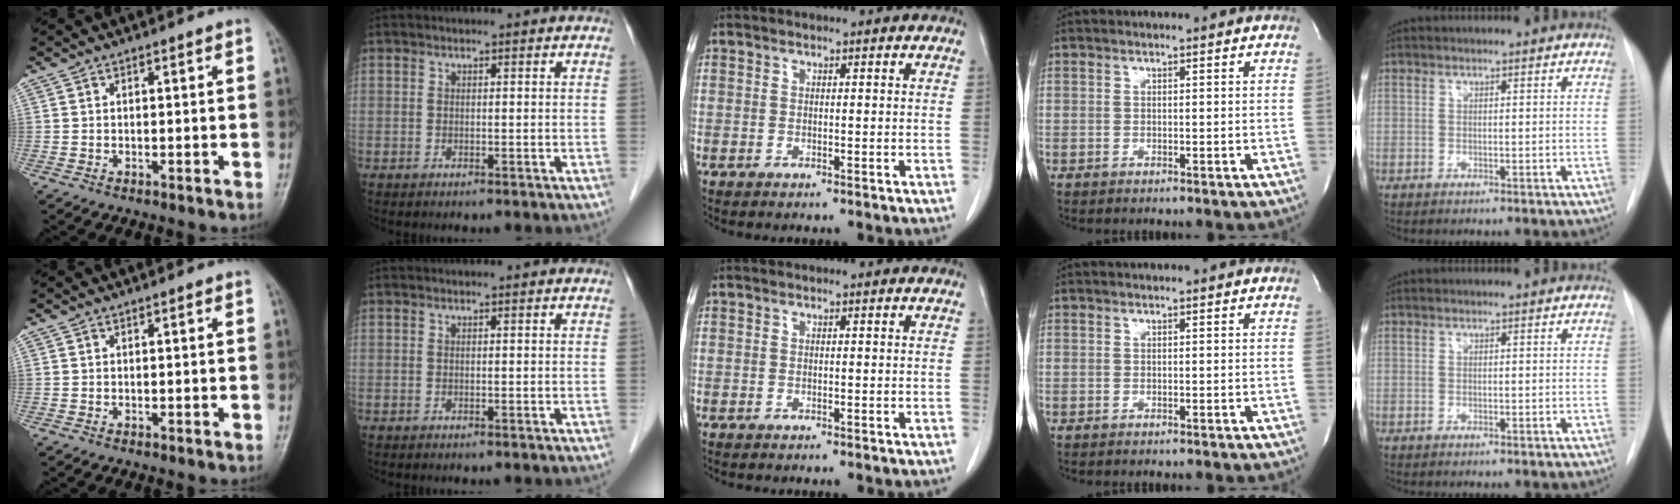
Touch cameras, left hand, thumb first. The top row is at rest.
{}